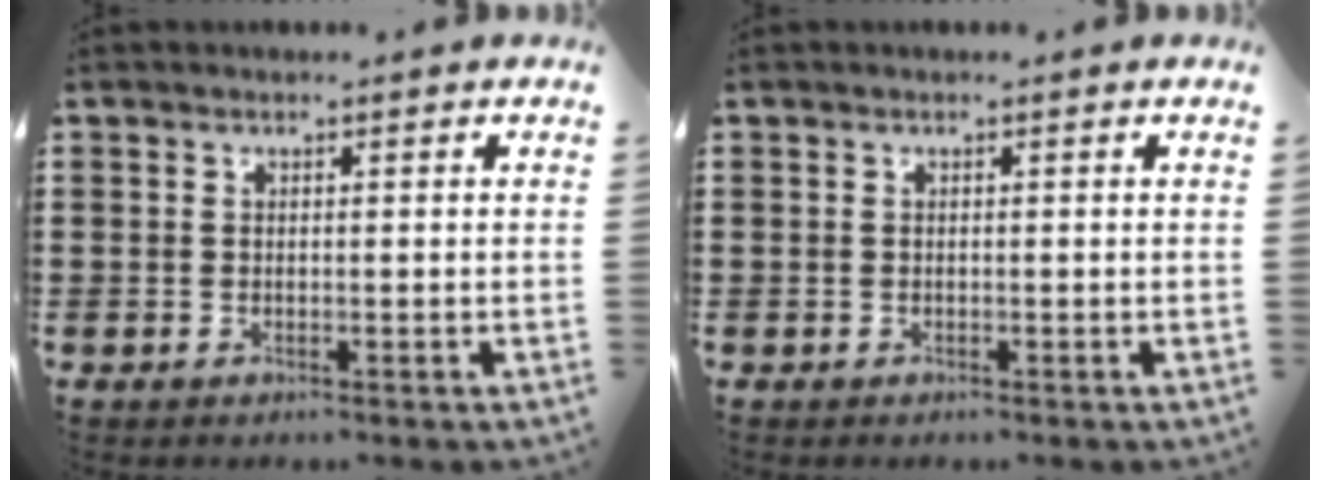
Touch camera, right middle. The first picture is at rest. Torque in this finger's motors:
{"motor_torque": [0.09, -0.08, -0.02, 0.01]}